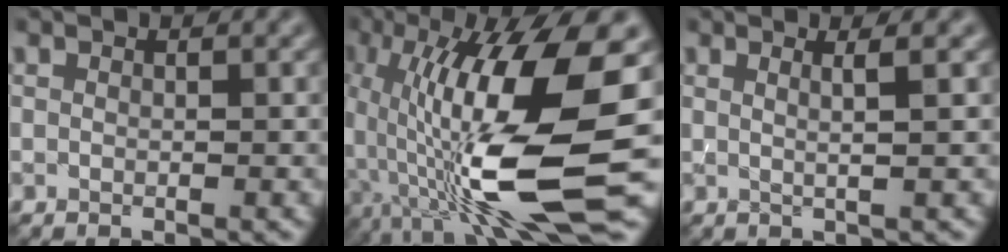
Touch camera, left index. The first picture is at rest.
{"total": 13.6, "force": [-2.1, 3.2, 13.1], "torque": [-0.236, 0.000, -0.037]}
{"total": 2.2, "force": [0.7, 0.7, 1.9], "torque": [-0.027, 0.005, -0.007]}